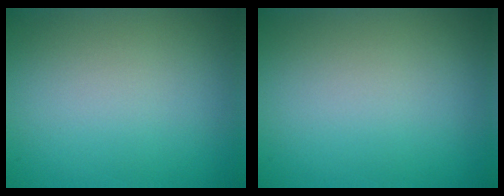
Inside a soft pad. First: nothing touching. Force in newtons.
{"total": 0.0}